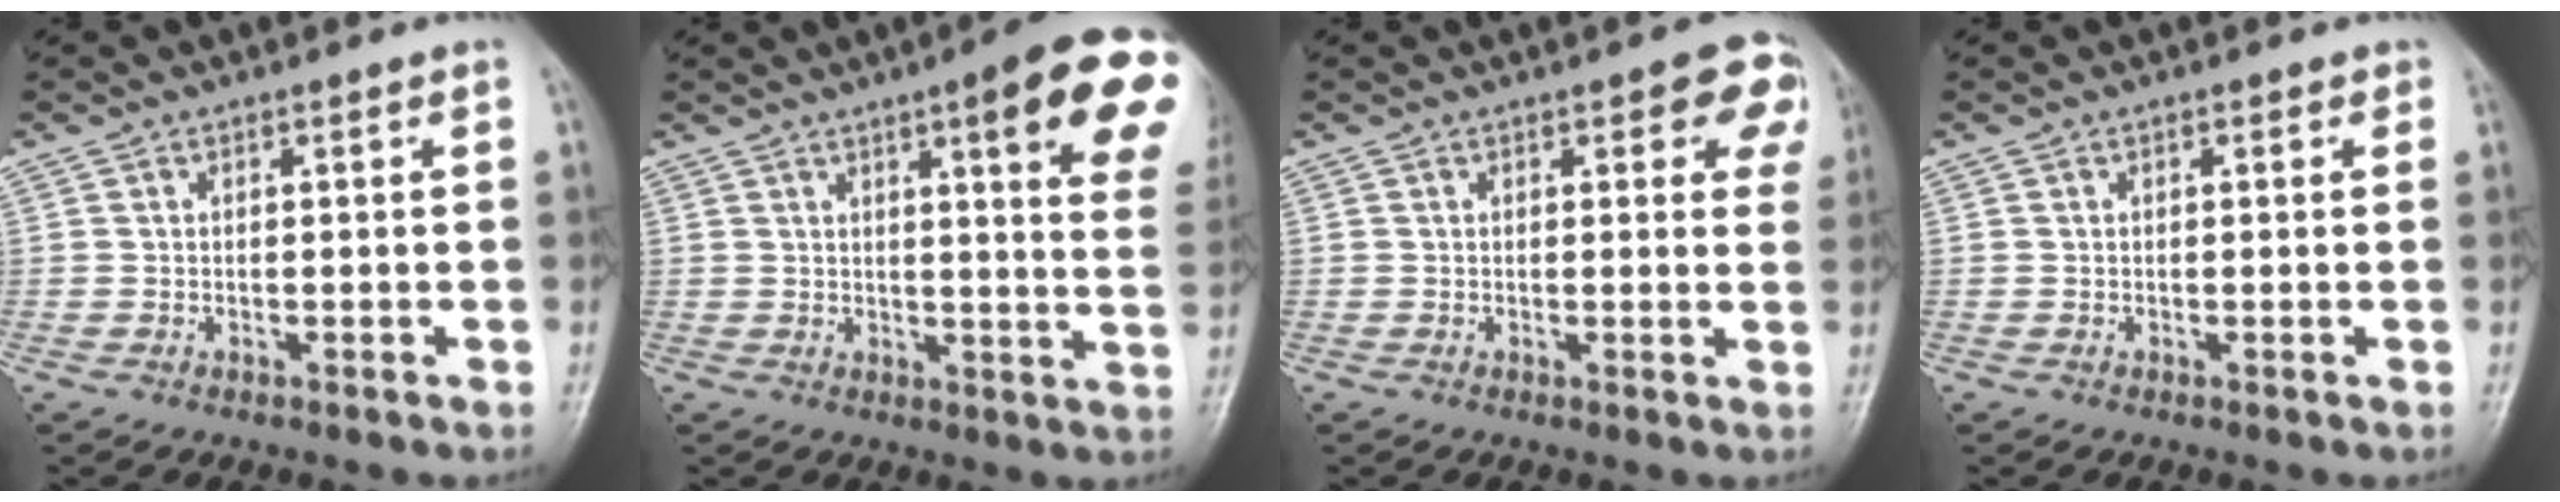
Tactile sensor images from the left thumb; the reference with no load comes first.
{"total": 17.9, "force": [8.2, 3.8, 15.5], "torque": [-0.172, -0.026, 0.091]}
{"total": 8.0, "force": [3.5, 3.5, 6.2], "torque": [-0.030, -0.006, 0.030]}
{"total": 1.1, "force": [0.4, 0.6, 0.8], "torque": [-0.009, 0.001, 0.003]}